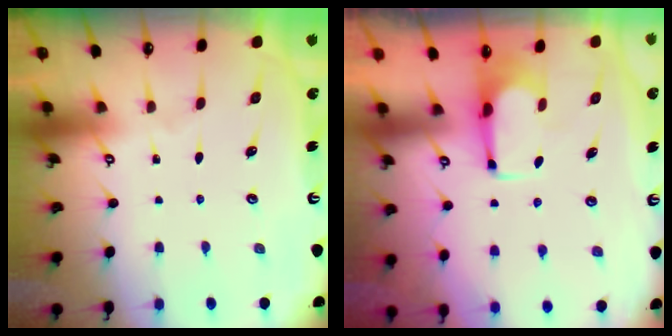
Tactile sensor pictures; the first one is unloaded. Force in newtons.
{"total": 1.8, "press": 1.5, "slide": 0.9}